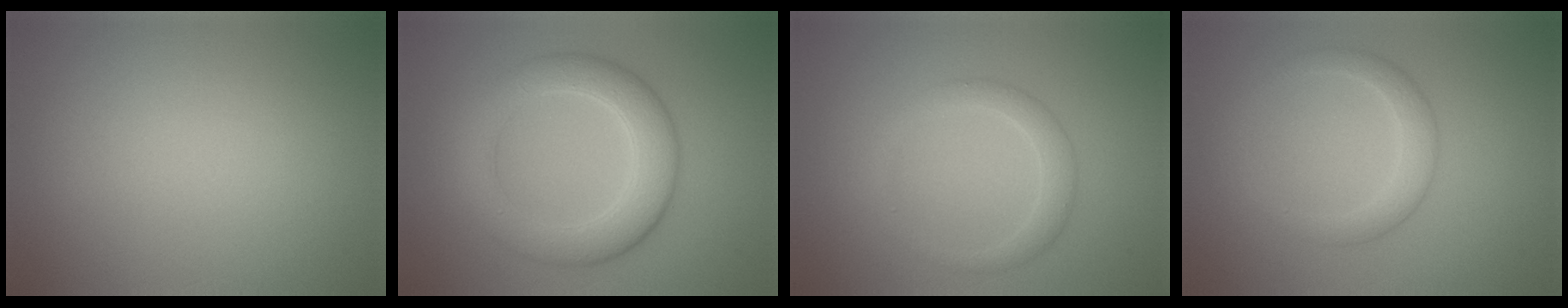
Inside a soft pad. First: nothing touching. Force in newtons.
{"total": 5.6, "press": 5.6, "slide": 0.4}
{"total": 1.5, "press": 1.5, "slide": 0.0}
{"total": 2.3, "press": 2.3, "slide": 0.1}